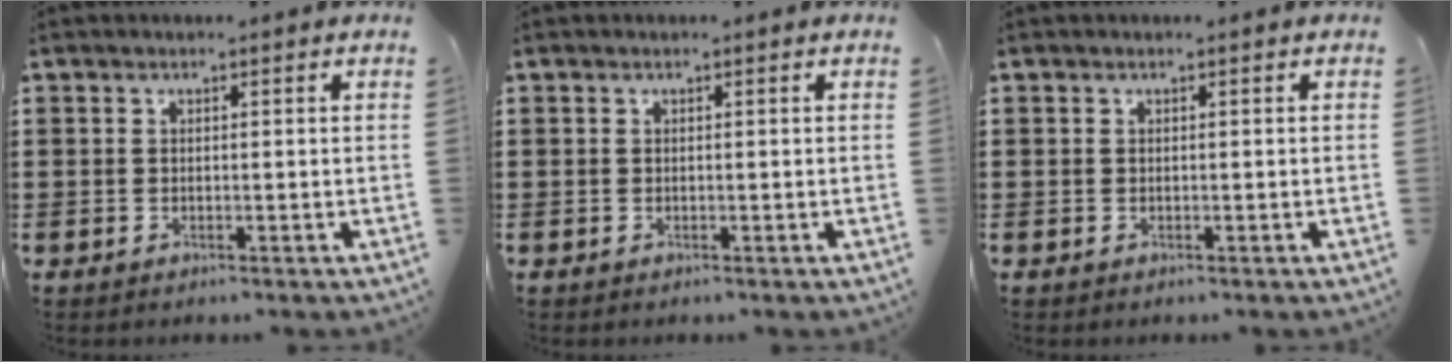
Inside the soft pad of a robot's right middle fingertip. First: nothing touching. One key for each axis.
{"total": 0.0}
{"total": 0.0}